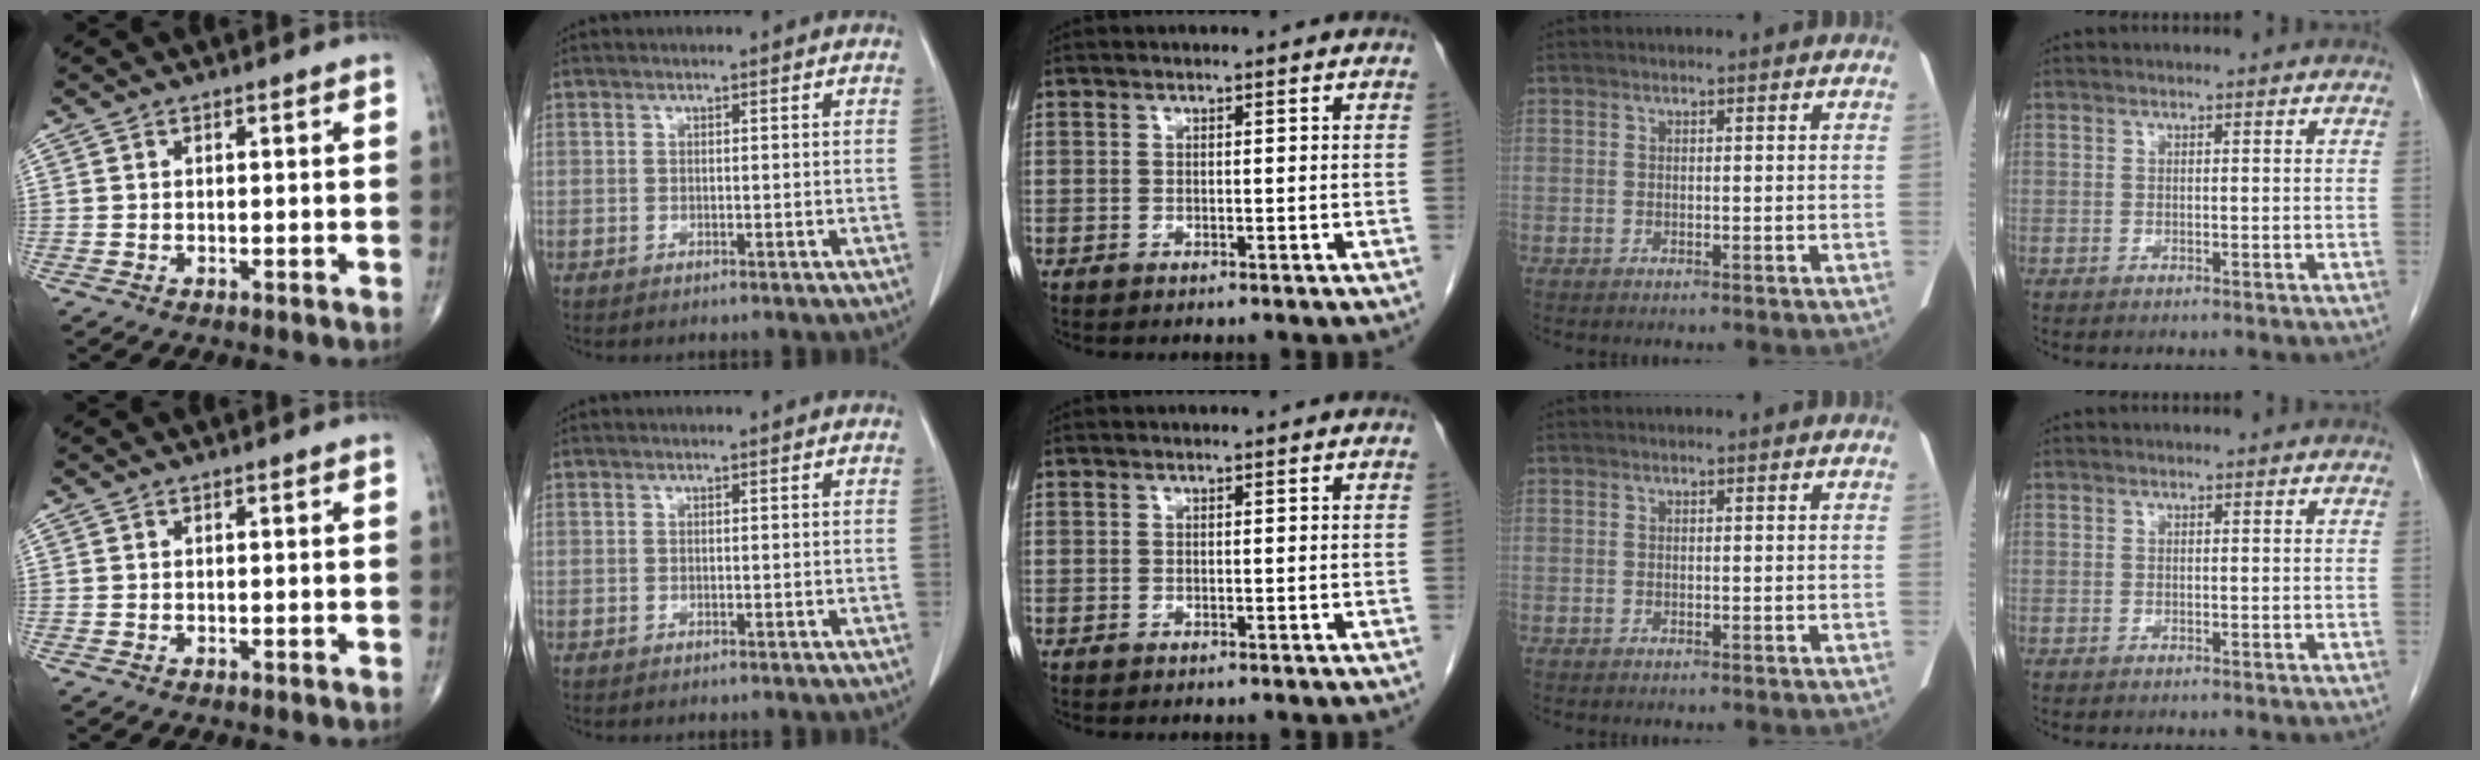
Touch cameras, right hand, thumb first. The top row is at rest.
{}